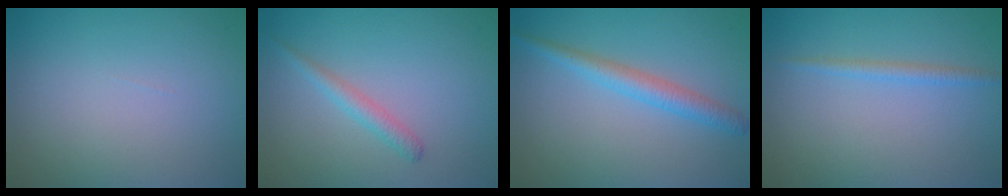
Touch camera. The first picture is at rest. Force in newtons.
{"total": 1.6, "press": 1.6, "slide": 0.1}
{"total": 2.6, "press": 2.6, "slide": 0.0}
{"total": 1.3, "press": 1.3, "slide": 0.1}